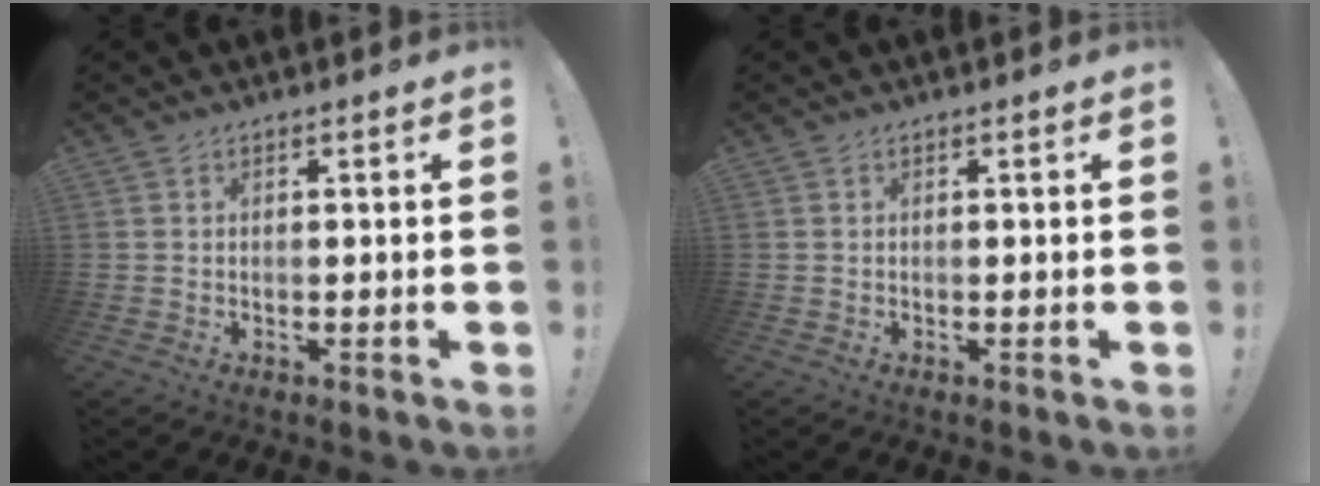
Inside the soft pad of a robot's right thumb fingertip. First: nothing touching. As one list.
[{"total": 0.0}]